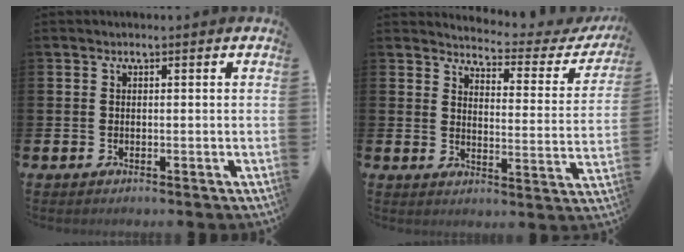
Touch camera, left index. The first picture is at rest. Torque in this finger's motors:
{"motor_torque": [0.17, -0.31, -0.08, 0.00]}